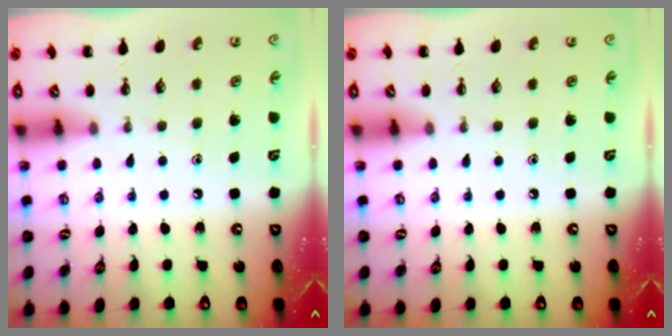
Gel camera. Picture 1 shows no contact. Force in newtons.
{"total": 0.0}